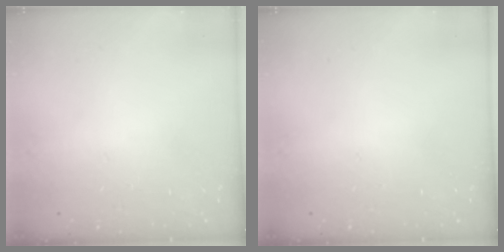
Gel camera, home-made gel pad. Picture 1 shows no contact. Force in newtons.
{"total": 0.0}